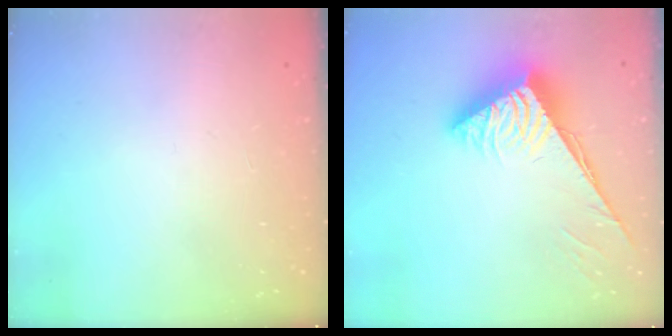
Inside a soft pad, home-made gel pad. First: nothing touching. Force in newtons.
{"total": 7.3, "press": 7.3, "slide": 0.2}